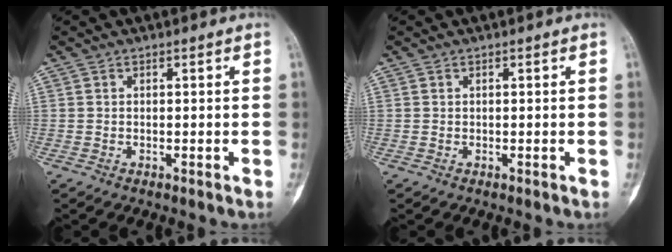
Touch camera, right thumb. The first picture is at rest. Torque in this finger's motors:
{"motor_torque": [-0.02, 0.02, -0.01, -0.11, 0.00]}